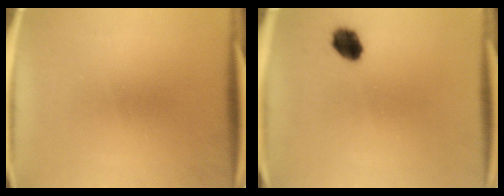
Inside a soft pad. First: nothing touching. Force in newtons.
{"total": 5.6}